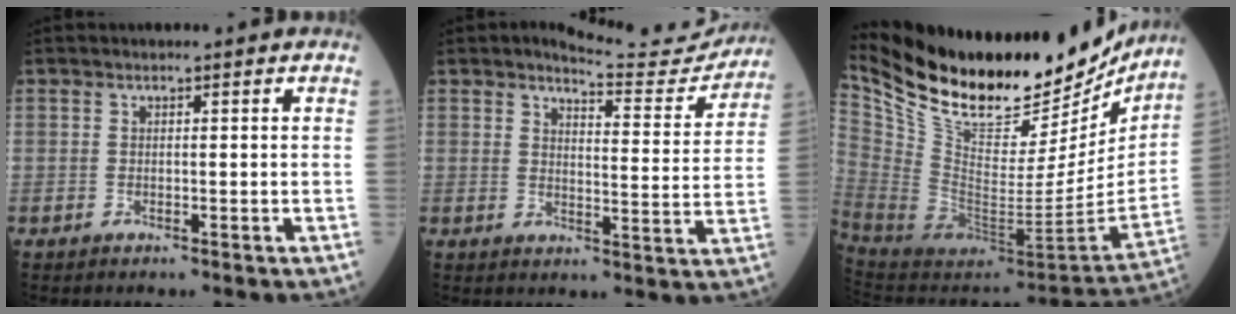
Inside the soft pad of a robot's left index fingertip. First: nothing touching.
{"total": 10.3, "force": [10.2, 1.4, 1.0], "torque": [-0.009, -0.030, 0.117]}
{"total": 32.1, "force": [26.8, 10.0, 14.5], "torque": [-0.273, -0.037, 0.410]}